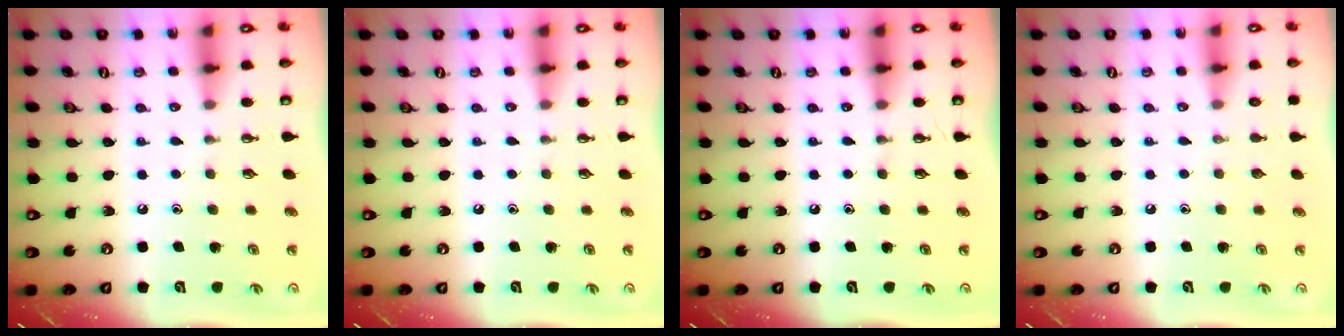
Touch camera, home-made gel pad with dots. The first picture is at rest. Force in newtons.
{"total": 0.0}
{"total": 0.0}
{"total": 0.0}